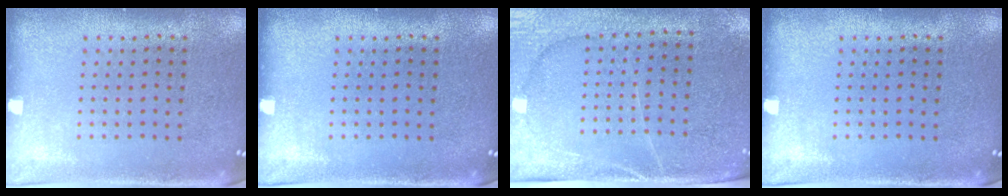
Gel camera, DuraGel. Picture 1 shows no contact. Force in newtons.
{"total": 0.0}
{"total": 2.9, "press": 2.7, "slide": 1.2}
{"total": 0.0}